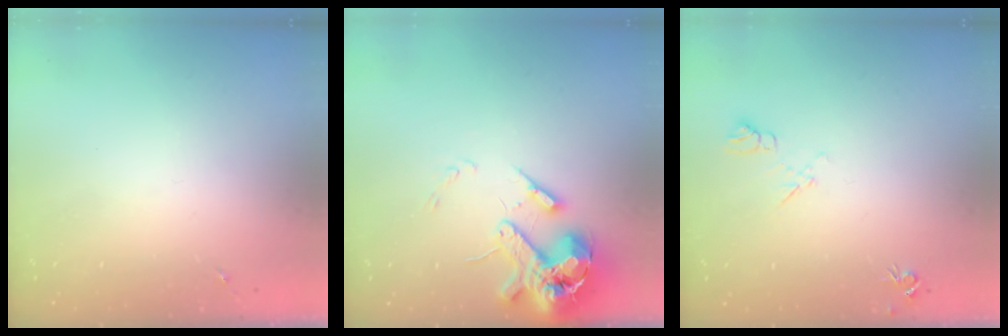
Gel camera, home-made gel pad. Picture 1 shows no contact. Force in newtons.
{"total": 15.3, "press": 15.1, "slide": 2.6}
{"total": 7.8, "press": 7.8, "slide": 0.9}